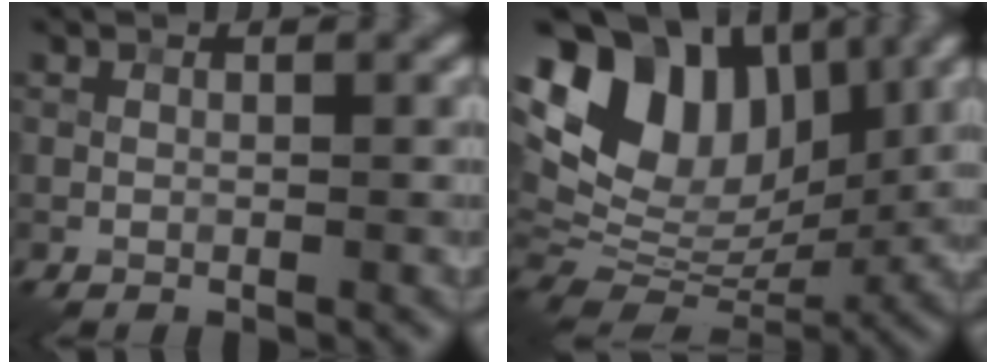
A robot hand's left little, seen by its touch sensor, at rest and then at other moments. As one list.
[{"total": 13.0, "force": [4.8, 8.8, 8.3], "torque": [-0.152, 0.027, 0.086]}]